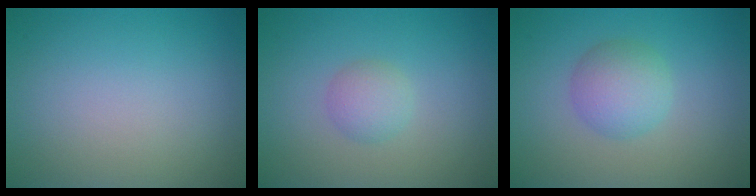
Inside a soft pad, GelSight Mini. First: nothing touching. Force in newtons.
{"total": 1.9, "press": 1.9, "slide": 0.1}
{"total": 3.4, "press": 3.4, "slide": 0.1}